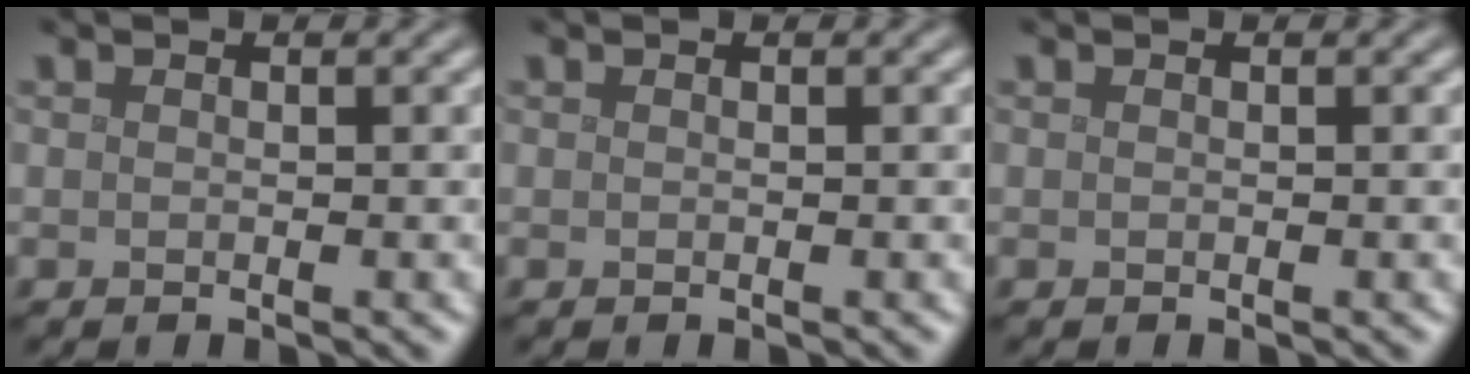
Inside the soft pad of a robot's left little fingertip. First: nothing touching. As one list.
[{"total": 0.0}, {"total": 0.0}]